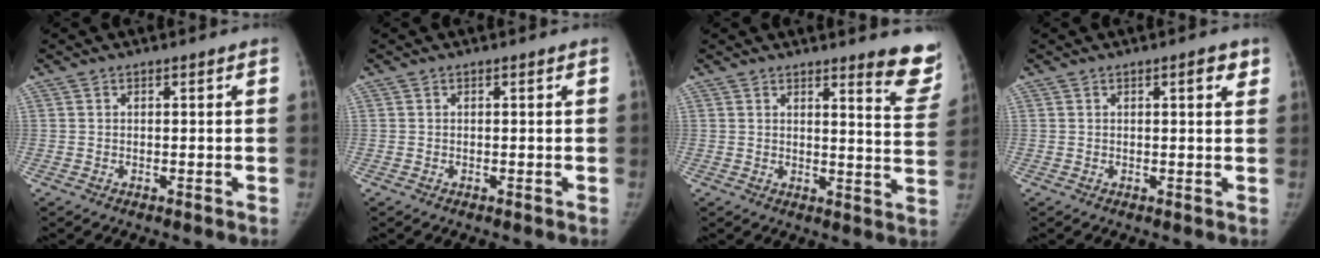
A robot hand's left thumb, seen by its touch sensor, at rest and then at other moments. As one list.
[{"total": 0.0}, {"total": 9.4, "force": [7.7, 1.5, 5.2], "torque": [-0.031, -0.059, 0.075]}, {"total": 2.7, "force": [1.4, 0.8, 2.2], "torque": [-0.021, -0.003, 0.016]}]